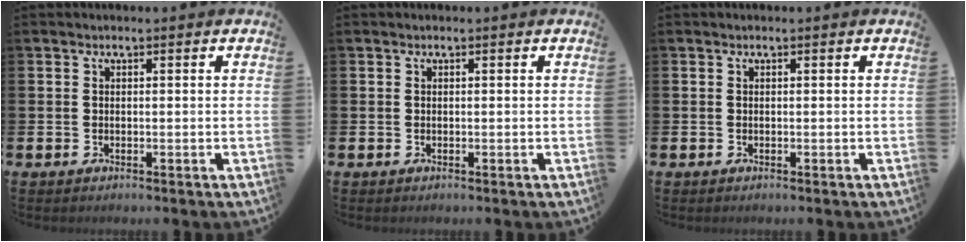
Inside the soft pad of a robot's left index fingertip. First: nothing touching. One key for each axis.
{"total": 0.0}
{"total": 0.0}